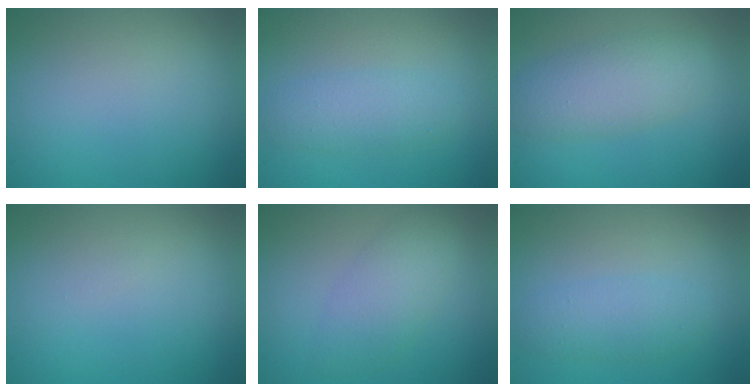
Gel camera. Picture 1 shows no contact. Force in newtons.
{"total": 2.4, "press": 2.4, "slide": 0.0}
{"total": 4.0, "press": 4.0, "slide": 0.3}
{"total": 0.0}
{"total": 3.4, "press": 3.4, "slide": 0.0}
{"total": 2.3, "press": 2.3, "slide": 0.0}